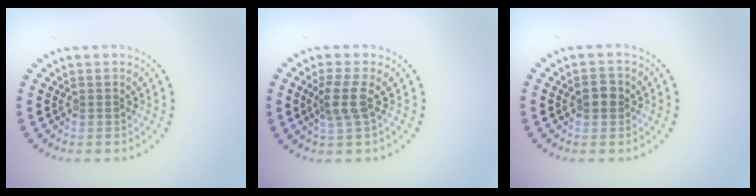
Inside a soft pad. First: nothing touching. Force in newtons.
{"total": 2.5, "press": 2.0, "slide": 1.5}
{"total": 1.8, "press": 1.8, "slide": 0.3}